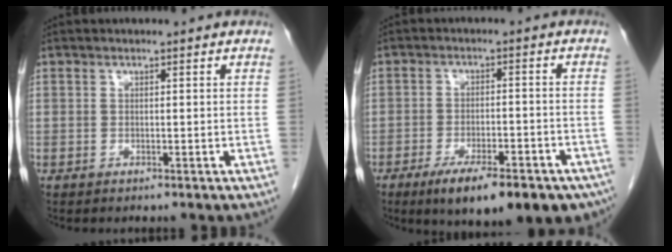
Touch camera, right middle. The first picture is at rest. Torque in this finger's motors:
{"motor_torque": [1.09, -1.05, 0.14, 0.08]}